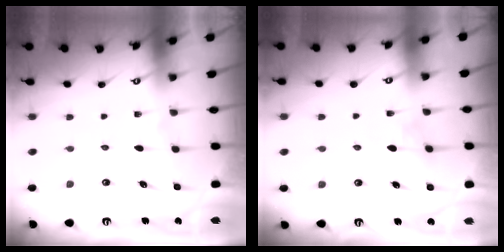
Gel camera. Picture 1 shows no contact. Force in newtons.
{"total": 2.3, "press": 2.3, "slide": 0.3}